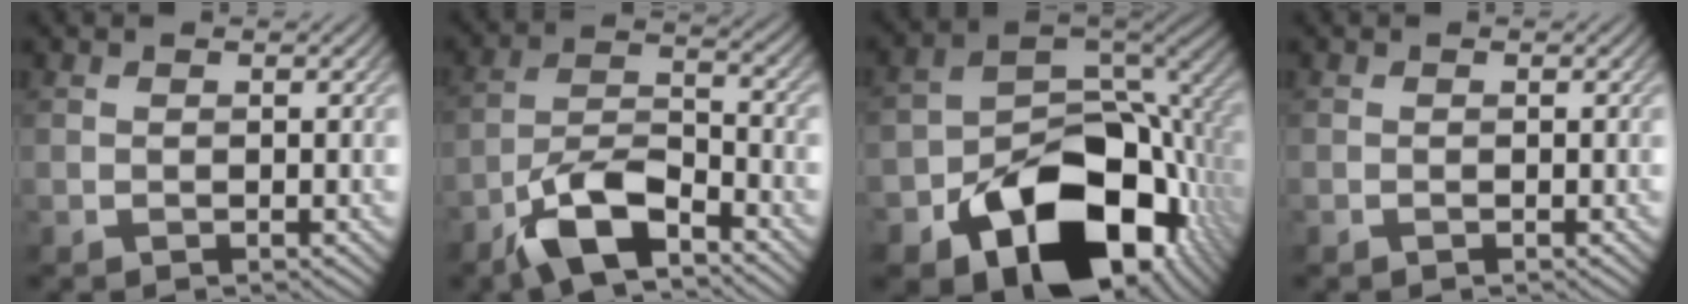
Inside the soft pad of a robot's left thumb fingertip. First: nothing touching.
{"total": 9.3, "force": [-6.4, 3.2, 6.0], "torque": [-0.109, 0.000, -0.139]}
{"total": 17.9, "force": [-7.7, 11.9, 10.9], "torque": [-0.155, -0.038, -0.114]}
{"total": 0.0}